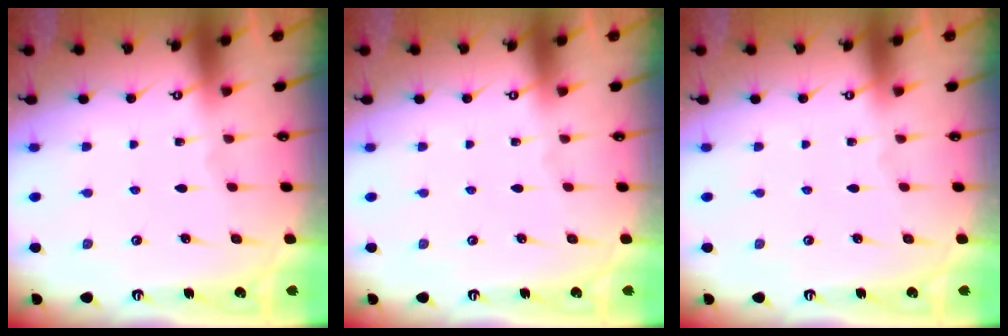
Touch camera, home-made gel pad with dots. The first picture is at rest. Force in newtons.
{"total": 0.0}
{"total": 0.0}